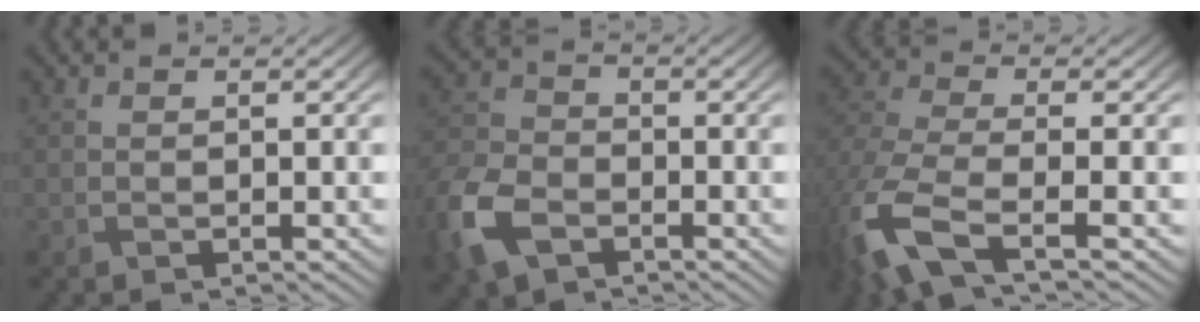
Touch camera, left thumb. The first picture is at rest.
{"total": 9.8, "force": [-4.7, 6.4, 5.7], "torque": [-0.166, -0.026, -0.102]}
{"total": 9.7, "force": [-4.4, 4.0, 7.8], "torque": [-0.198, -0.018, -0.102]}